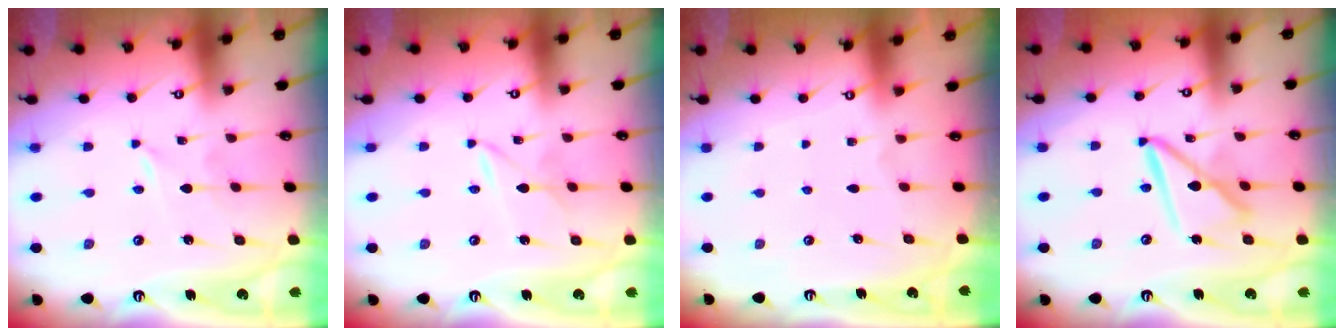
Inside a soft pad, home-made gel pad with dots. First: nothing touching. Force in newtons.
{"total": 2.1, "press": 2.1, "slide": 0.4}
{"total": 0.0}
{"total": 13.0, "press": 12.9, "slide": 1.2}